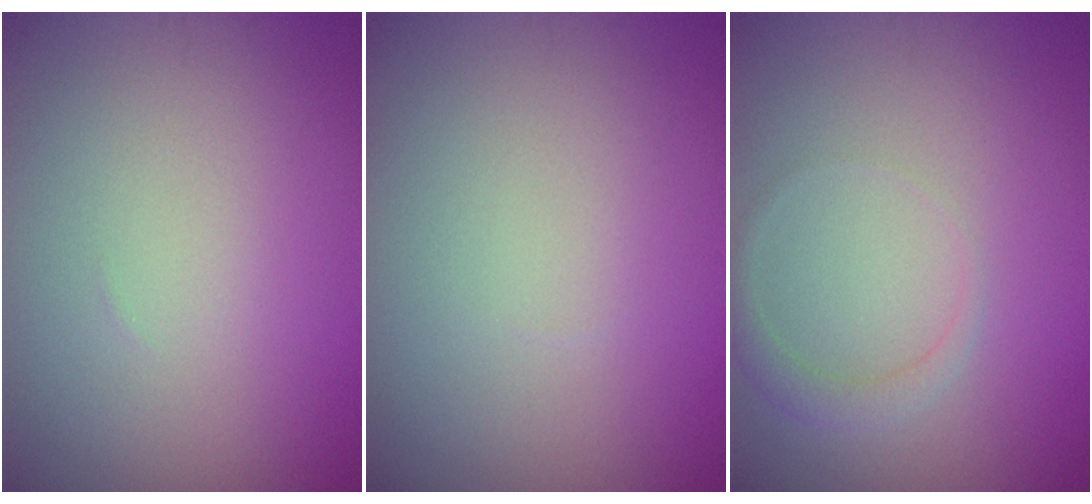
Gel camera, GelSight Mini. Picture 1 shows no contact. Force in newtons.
{"total": 0.0}
{"total": 1.5, "press": 1.5, "slide": 0.1}